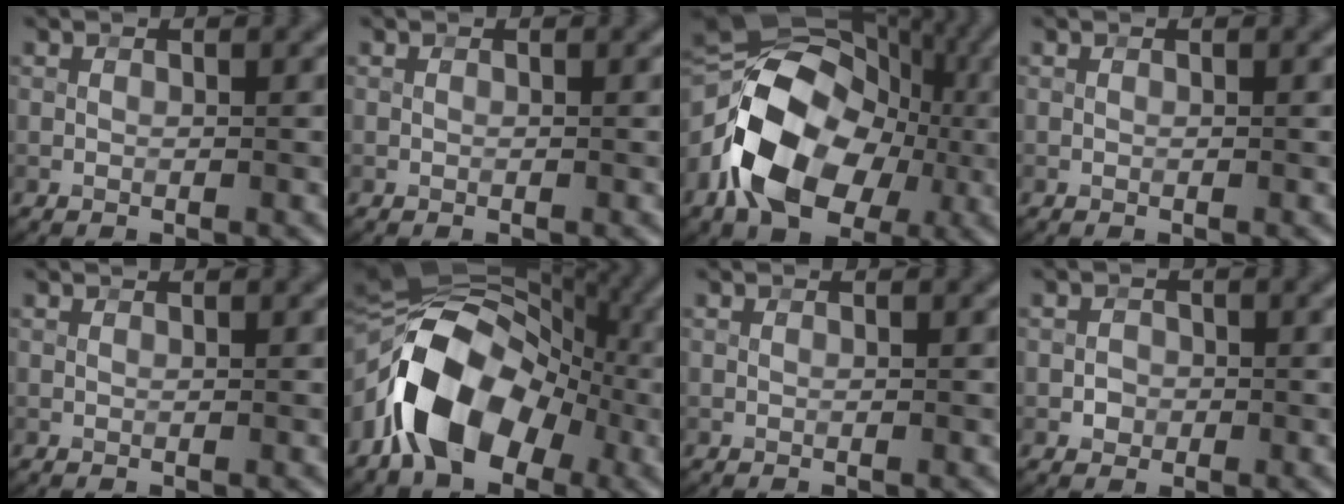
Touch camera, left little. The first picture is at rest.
{"total": 0.0}
{"total": 14.1, "force": [-3.0, 10.0, 9.4], "torque": [-0.174, 0.001, -0.066]}
{"total": 0.0}
{"total": 0.0}
{"total": 13.2, "force": [-3.7, 8.7, 9.3], "torque": [-0.148, 0.003, -0.078]}
{"total": 0.0}
{"total": 1.2, "force": [-0.3, 1.1, 0.3], "torque": [0.004, 0.000, -0.009]}